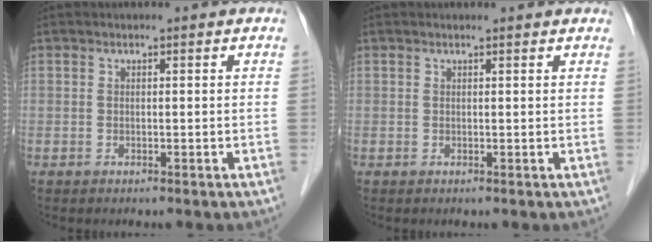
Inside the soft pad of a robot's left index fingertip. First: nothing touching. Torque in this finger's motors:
{"motor_torque": [0.16, -0.13, -0.16, -0.01]}